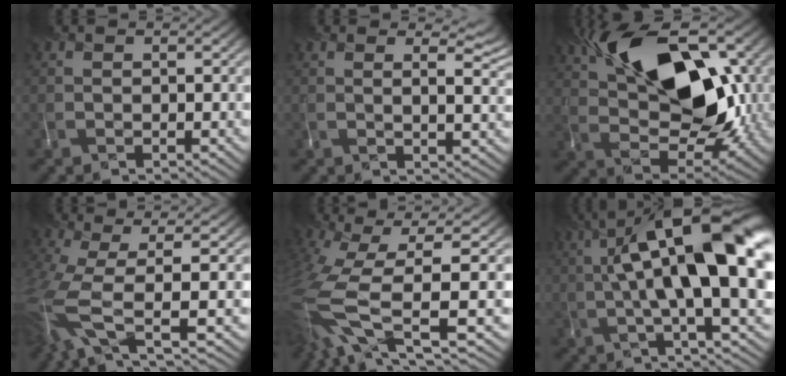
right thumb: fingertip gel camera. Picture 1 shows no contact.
{"total": 4.7, "force": [1.8, 1.5, 4.0], "torque": [-0.051, 0.004, 0.032]}
{"total": 14.6, "force": [4.9, 7.7, 11.4], "torque": [-0.175, 0.016, 0.085]}
{"total": 8.1, "force": [-0.7, 2.5, 7.7], "torque": [-0.160, -0.001, -0.021]}
{"total": 12.1, "force": [-0.9, 3.9, 11.4], "torque": [-0.256, -0.017, 0.002]}
{"total": 17.6, "force": [3.0, 5.1, 16.5], "torque": [-0.278, 0.029, 0.062]}